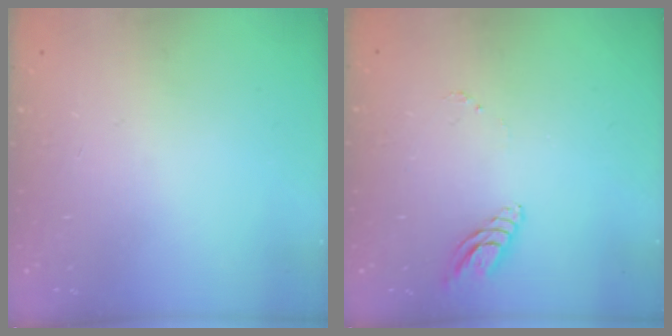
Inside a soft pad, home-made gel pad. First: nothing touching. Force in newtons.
{"total": 7.6, "press": 7.5, "slide": 0.8}